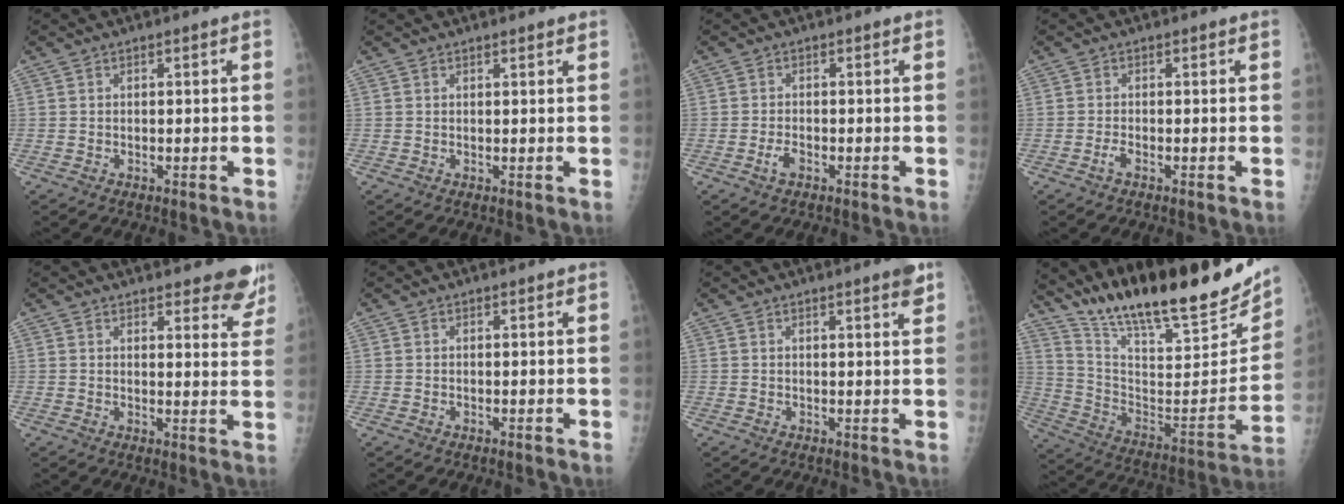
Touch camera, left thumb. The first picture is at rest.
{"total": 1.4, "force": [1.2, 0.4, 0.5], "torque": [-0.002, -0.001, 0.015]}
{"total": 1.9, "force": [-1.0, 1.0, 1.3], "torque": [-0.029, 0.002, -0.020]}
{"total": 1.1, "force": [-0.6, 0.4, 0.8], "torque": [-0.017, 0.000, -0.014]}
{"total": 8.0, "force": [6.9, 2.6, 3.2], "torque": [-0.001, -0.040, 0.069]}
{"total": 0.0}
{"total": 2.6, "force": [1.8, 0.2, 1.9], "torque": [-0.024, -0.010, 0.020]}
{"total": 28.4, "force": [22.7, 6.2, 16.0], "torque": [-0.232, -0.105, 0.358]}